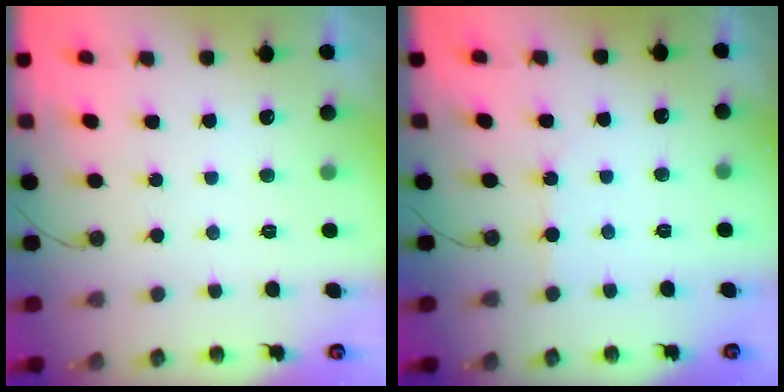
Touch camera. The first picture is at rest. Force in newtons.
{"total": 2.3, "press": 2.3, "slide": 0.4}